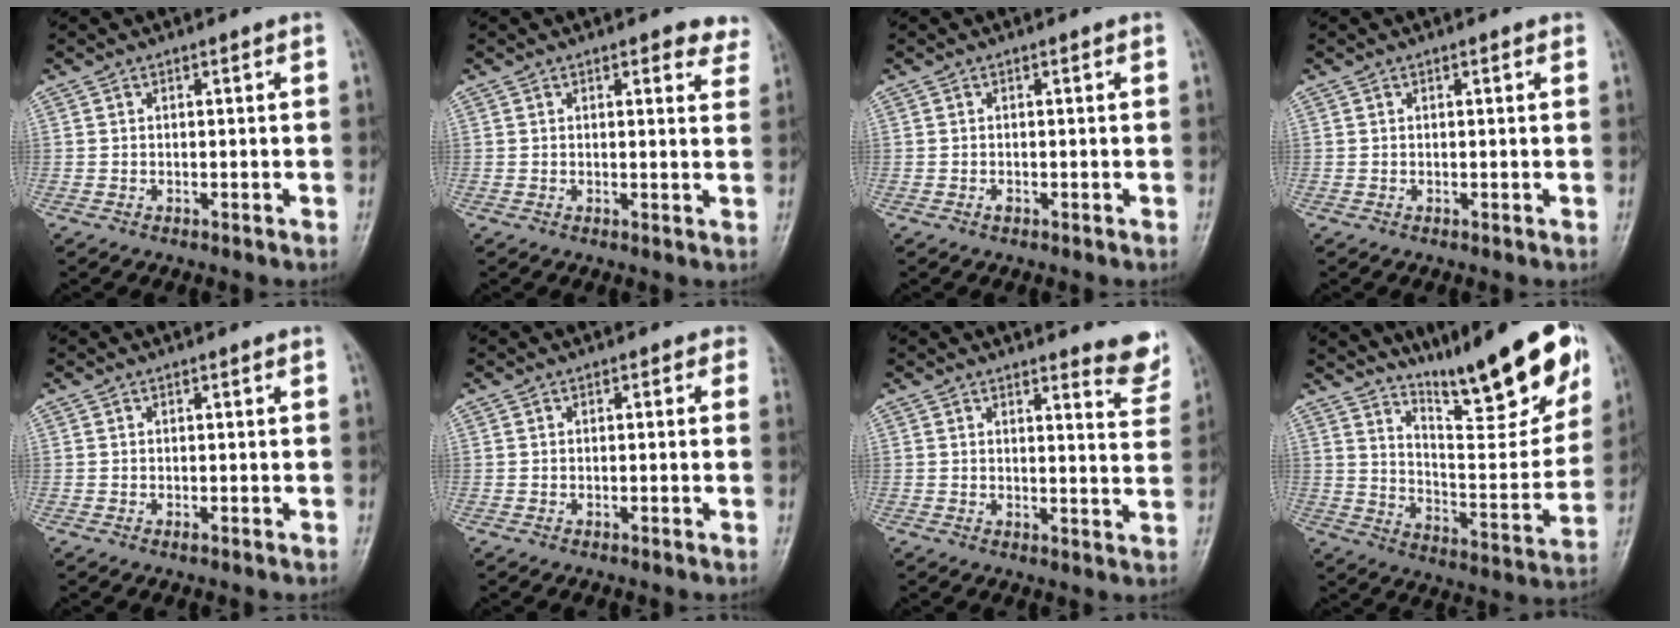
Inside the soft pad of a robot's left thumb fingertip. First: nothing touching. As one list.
[{"total": 4.6, "force": [3.8, 2.0, 1.9], "torque": [0.010, -0.017, 0.031]}, {"total": 0.7, "force": [-0.1, 0.3, 0.6], "torque": [-0.009, 0.003, -0.001]}, {"total": 0.8, "force": [0.5, 0.2, 0.6], "torque": [-0.009, 0.000, 0.004]}, {"total": 0.6, "force": [0.0, 0.1, 0.6], "torque": [-0.012, -0.001, -0.001]}, {"total": 1.0, "force": [0.3, 0.8, 0.4], "torque": [0.016, 0.003, -0.009]}, {"total": 5.9, "force": [5.4, 1.1, 1.8], "torque": [-0.002, -0.049, 0.048]}, {"total": 22.5, "force": [15.6, 4.7, 15.5], "torque": [-0.191, -0.087, 0.245]}]